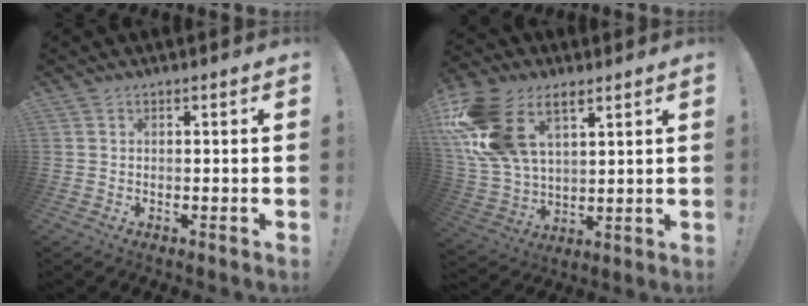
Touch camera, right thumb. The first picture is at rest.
{"total": 19.6, "force": [9.5, 12.4, 11.9], "torque": [-0.249, -0.035, 0.182]}